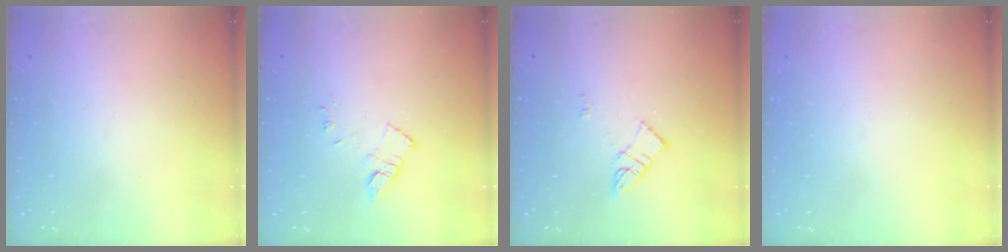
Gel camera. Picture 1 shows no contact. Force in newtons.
{"total": 8.3, "press": 8.3, "slide": 0.6}
{"total": 6.2, "press": 6.2, "slide": 0.2}
{"total": 0.0}